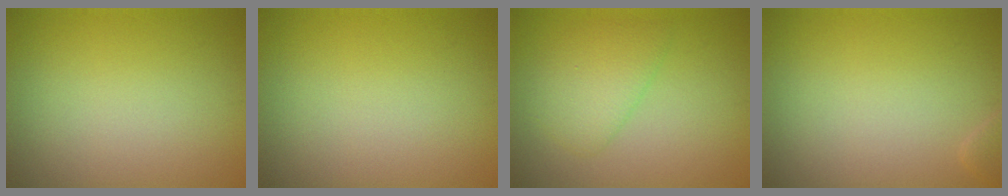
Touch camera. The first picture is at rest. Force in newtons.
{"total": 0.0}
{"total": 3.0, "press": 3.0, "slide": 0.2}
{"total": 0.8, "press": 0.8, "slide": 0.1}